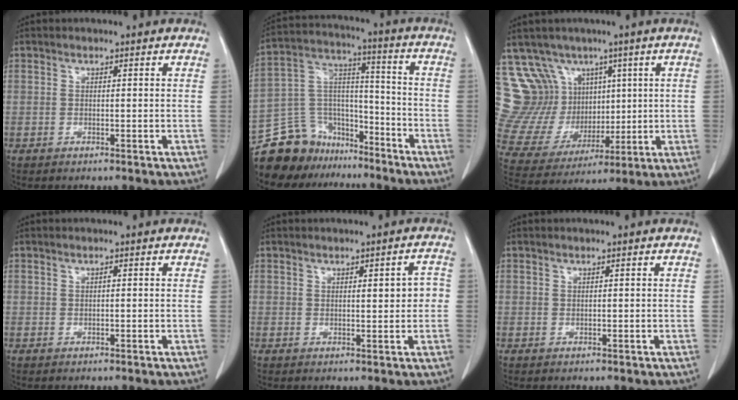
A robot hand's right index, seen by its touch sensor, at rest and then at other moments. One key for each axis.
{"total": 14.9, "fx": -12.4, "fy": 7.8, "fz": 2.3, "tx": -0.051, "ty": 0.072, "tz": -0.216}
{"total": 13.8, "fx": 7.1, "fy": 11.0, "fz": 4.5, "tx": -0.104, "ty": 0.052, "tz": 0.164}
{"total": 0.0}
{"total": 3.4, "fx": 0.4, "fy": 1.1, "fz": 3.2, "tx": -0.037, "ty": 0.009, "tz": 0.006}
{"total": 0.0}